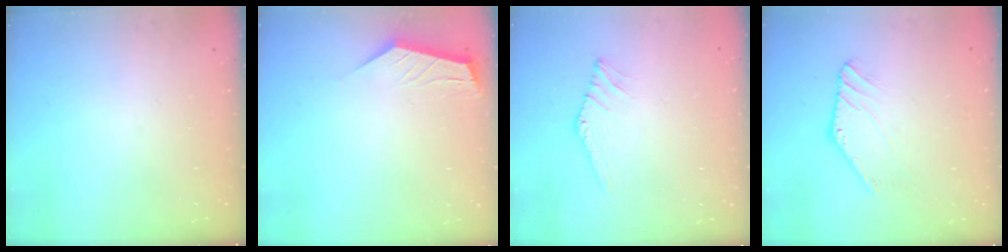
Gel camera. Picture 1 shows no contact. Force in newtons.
{"total": 1.7, "press": 1.7, "slide": 0.1}
{"total": 0.9, "press": 0.8, "slide": 0.4}
{"total": 1.3, "press": 1.3, "slide": 0.1}